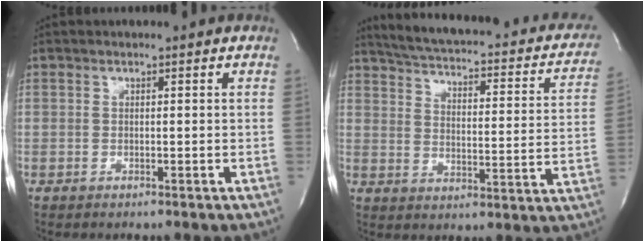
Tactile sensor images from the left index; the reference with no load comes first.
{"total": 23.4, "force": [18.8, 6.8, 12.2], "torque": [-0.170, -0.001, 0.221]}